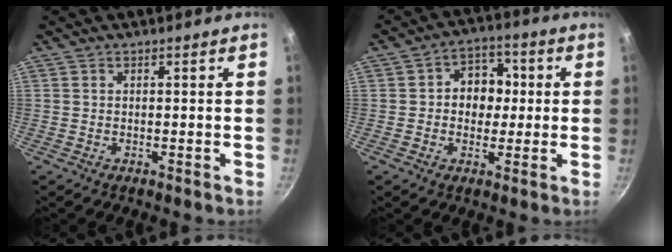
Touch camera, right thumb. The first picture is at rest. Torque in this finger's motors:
{"motor_torque": [-0.51, 0.67, 0.17, -0.15, 0.09]}